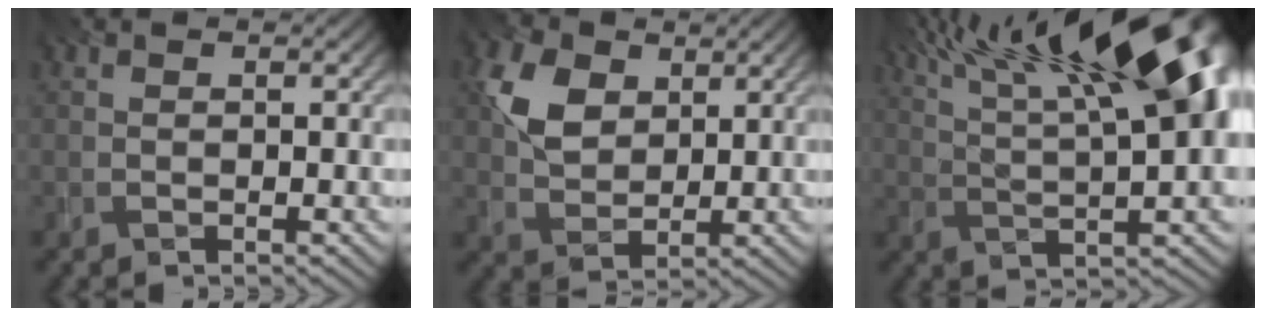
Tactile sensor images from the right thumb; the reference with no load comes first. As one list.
[{"total": 6.6, "force": [2.6, 4.5, 4.1], "torque": [-0.098, 0.004, 0.049]}, {"total": 18.2, "force": [7.9, 6.3, 15.2], "torque": [-0.225, 0.057, 0.113]}]